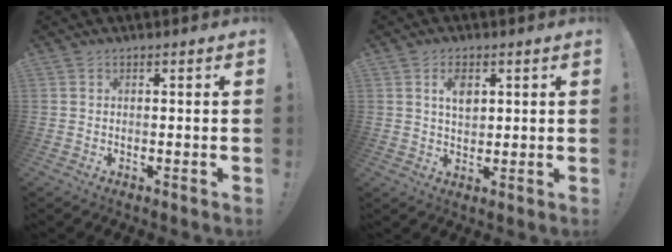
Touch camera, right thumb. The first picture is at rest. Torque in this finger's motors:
{"motor_torque": [1.23, 0.68, 0.45, -0.32, 0.13]}